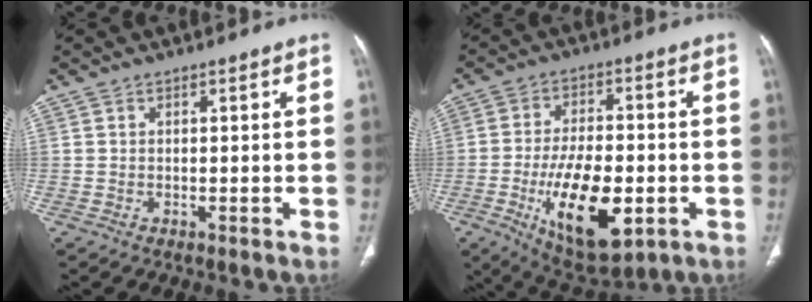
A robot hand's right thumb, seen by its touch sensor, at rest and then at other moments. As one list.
[{"total": 17.4, "force": [-5.2, 8.1, 14.5], "torque": [-0.232, 0.005, -0.072]}]